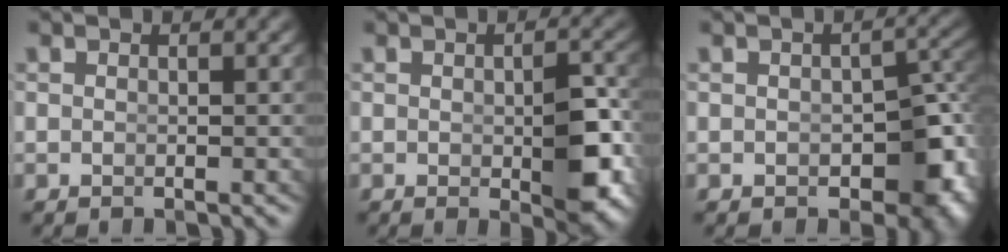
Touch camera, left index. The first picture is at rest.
{"total": 4.7, "force": [-1.0, 2.1, 4.1], "torque": [-0.059, -0.018, -0.009]}
{"total": 4.8, "force": [-1.7, 2.9, 3.4], "torque": [-0.029, -0.008, -0.015]}